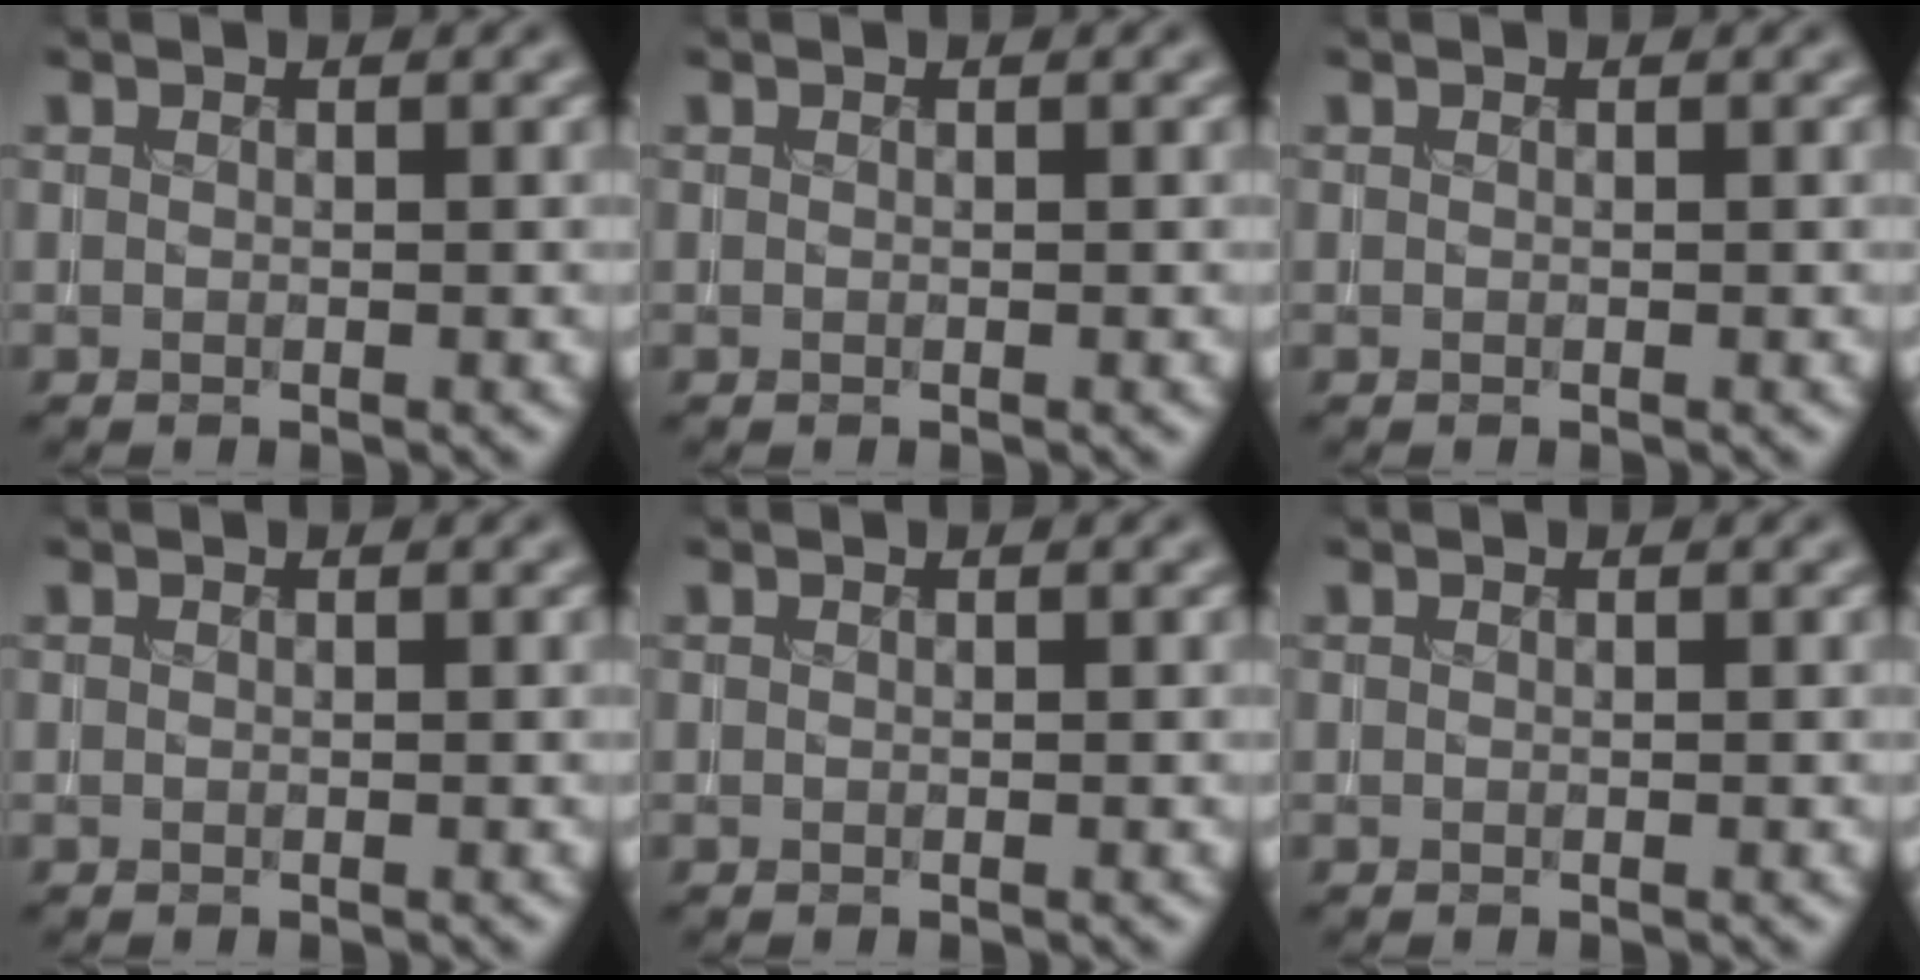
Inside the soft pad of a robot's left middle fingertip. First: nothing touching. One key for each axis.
{"total": 0.0}
{"total": 0.0}
{"total": 0.0}
{"total": 0.0}
{"total": 0.0}